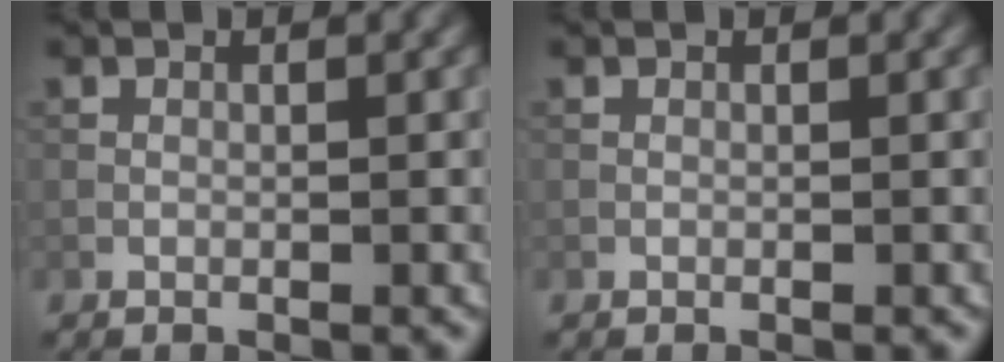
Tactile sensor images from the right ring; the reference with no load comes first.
{"total": 0.0}